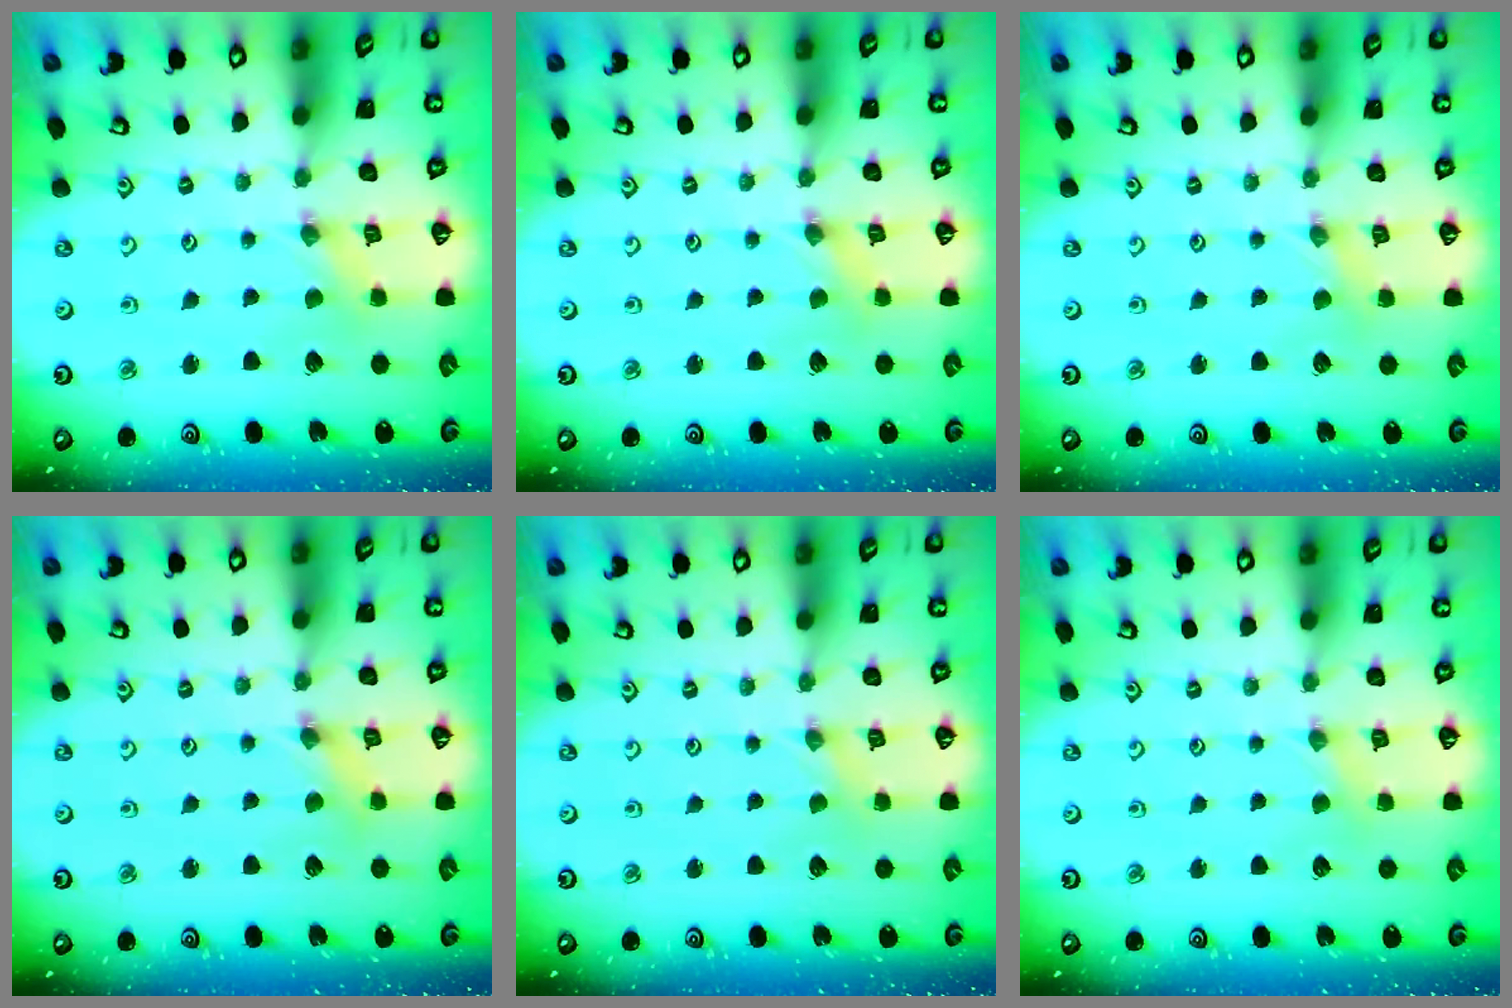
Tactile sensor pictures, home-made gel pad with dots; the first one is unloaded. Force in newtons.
{"total": 1.5, "press": 1.5, "slide": 0.2}
{"total": 1.6, "press": 1.6, "slide": 0.3}
{"total": 1.9, "press": 1.9, "slide": 0.2}
{"total": 0.0}
{"total": 2.8, "press": 2.7, "slide": 0.5}